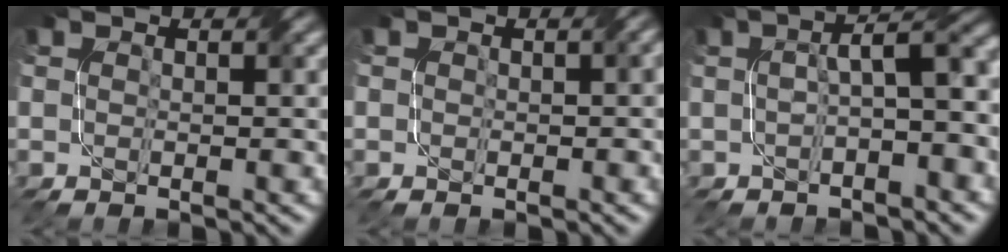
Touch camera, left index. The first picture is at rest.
{"total": 0.9, "force": [0.0, 0.6, 0.7], "torque": [-0.004, 0.004, 0.006]}
{"total": 5.5, "force": [0.3, 1.3, 5.4], "torque": [-0.066, 0.022, 0.004]}